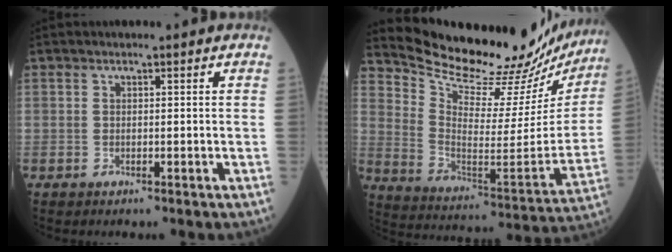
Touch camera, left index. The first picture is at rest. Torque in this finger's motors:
{"motor_torque": [1.06, -1.08, 0.25, 0.00]}